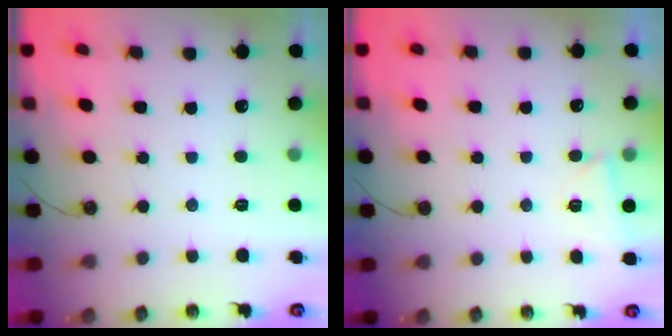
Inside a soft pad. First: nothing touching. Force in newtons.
{"total": 2.7, "press": 2.4, "slide": 1.2}